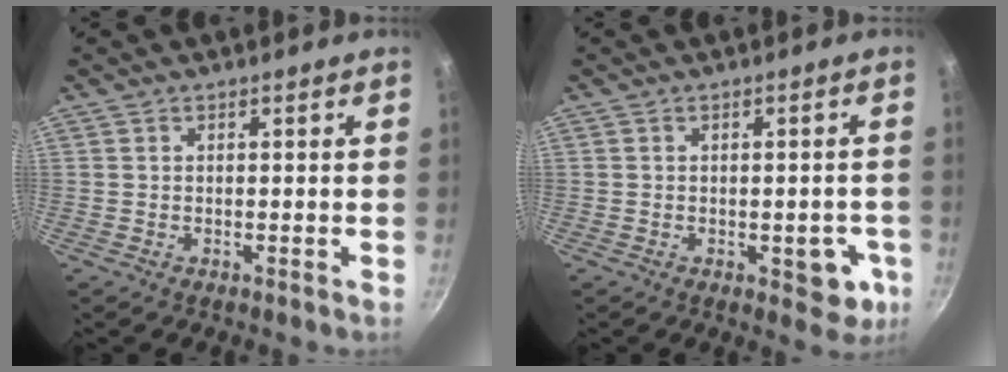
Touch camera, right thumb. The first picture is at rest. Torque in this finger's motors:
{"motor_torque": [0.80, 0.58, 0.85, -0.43, 0.03]}